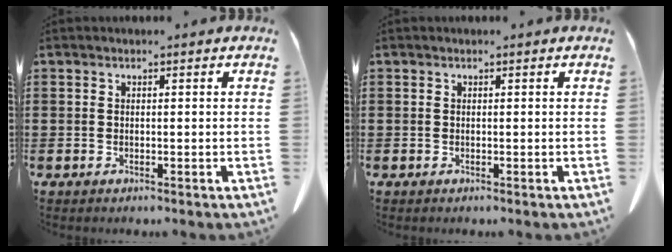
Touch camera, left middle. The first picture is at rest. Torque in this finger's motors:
{"motor_torque": [0.01, 0.00, 0.00, 0.00]}